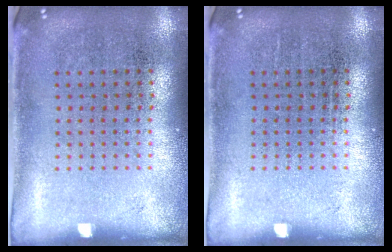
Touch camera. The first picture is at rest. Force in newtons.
{"total": 0.0}